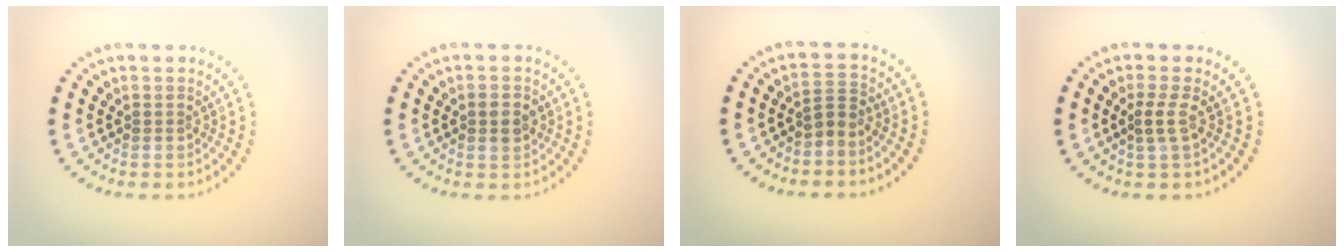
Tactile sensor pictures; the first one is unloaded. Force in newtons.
{"total": 2.2, "press": 2.2, "slide": 0.2}
{"total": 1.7, "press": 1.2, "slide": 1.2}
{"total": 1.4, "press": 1.0, "slide": 1.0}